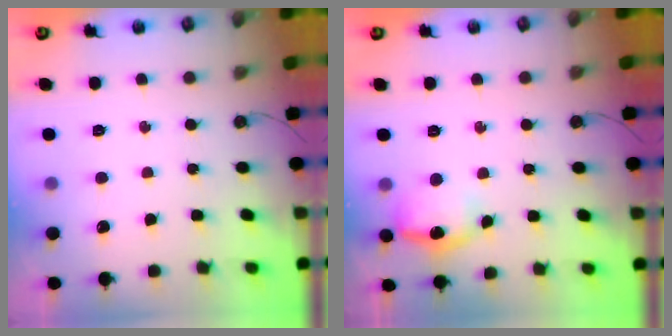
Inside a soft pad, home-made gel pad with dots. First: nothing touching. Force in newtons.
{"total": 12.0, "press": 11.9, "slide": 1.4}